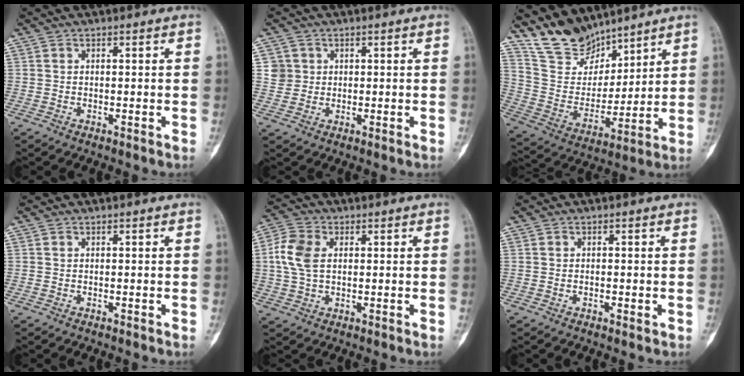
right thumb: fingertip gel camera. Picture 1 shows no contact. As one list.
[{"total": 3.3, "force": [1.0, 3.1, 0.0], "torque": [0.026, 0.000, 0.015]}, {"total": 13.7, "force": [11.9, 6.0, 3.0], "torque": [-0.026, -0.070, 0.239]}, {"total": 0.0}, {"total": 7.6, "force": [1.1, 5.0, 5.6], "torque": [-0.126, 0.014, 0.020]}, {"total": 1.1, "force": [-0.3, 0.5, 0.9], "torque": [-0.014, 0.003, -0.003]}]